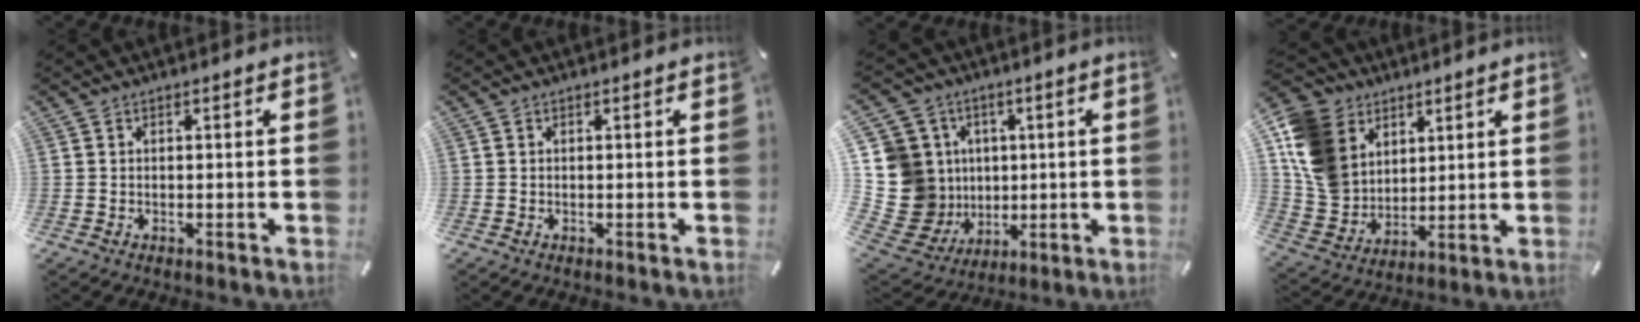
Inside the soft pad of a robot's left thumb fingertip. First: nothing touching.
{"total": 0.0}
{"total": 18.1, "force": [0.5, 16.9, 6.6], "torque": [-0.148, -0.011, 0.040]}
{"total": 14.3, "force": [4.8, 12.3, 5.5], "torque": [-0.150, -0.021, 0.098]}